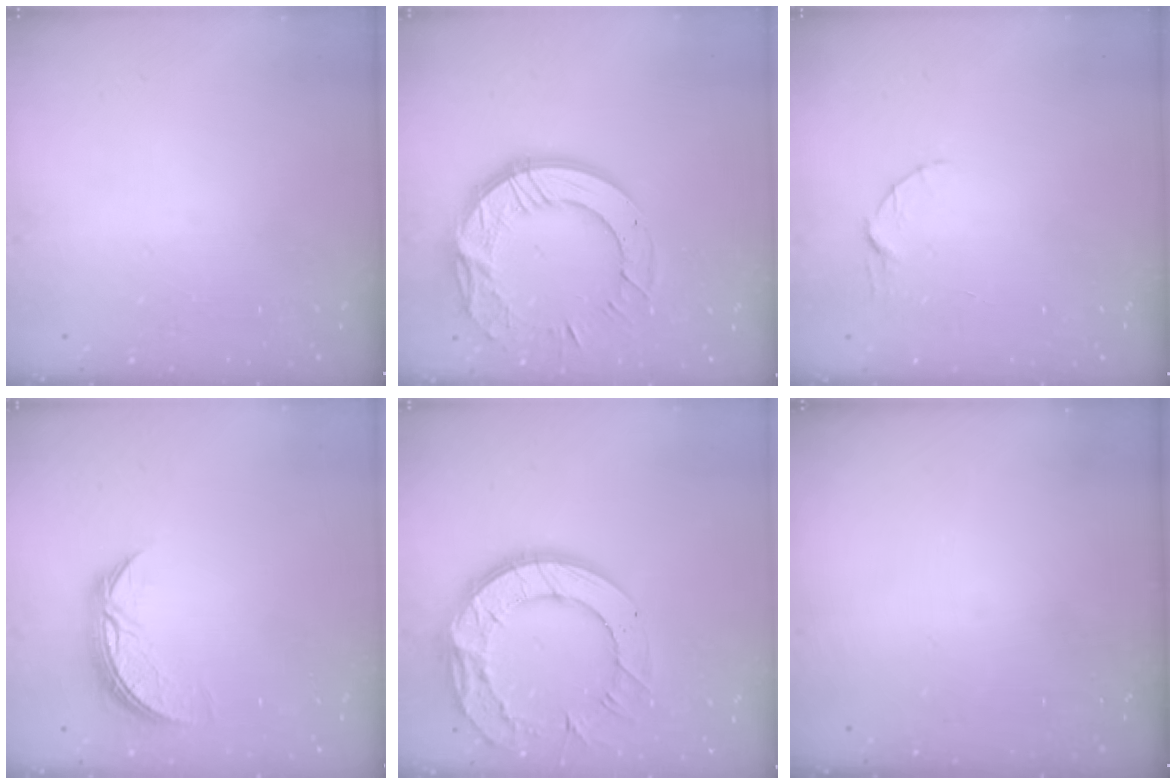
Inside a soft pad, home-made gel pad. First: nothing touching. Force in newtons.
{"total": 18.4, "press": 18.3, "slide": 1.1}
{"total": 3.8, "press": 3.8, "slide": 0.4}
{"total": 7.6, "press": 7.6, "slide": 0.5}
{"total": 18.8, "press": 18.7, "slide": 1.6}
{"total": 0.0}